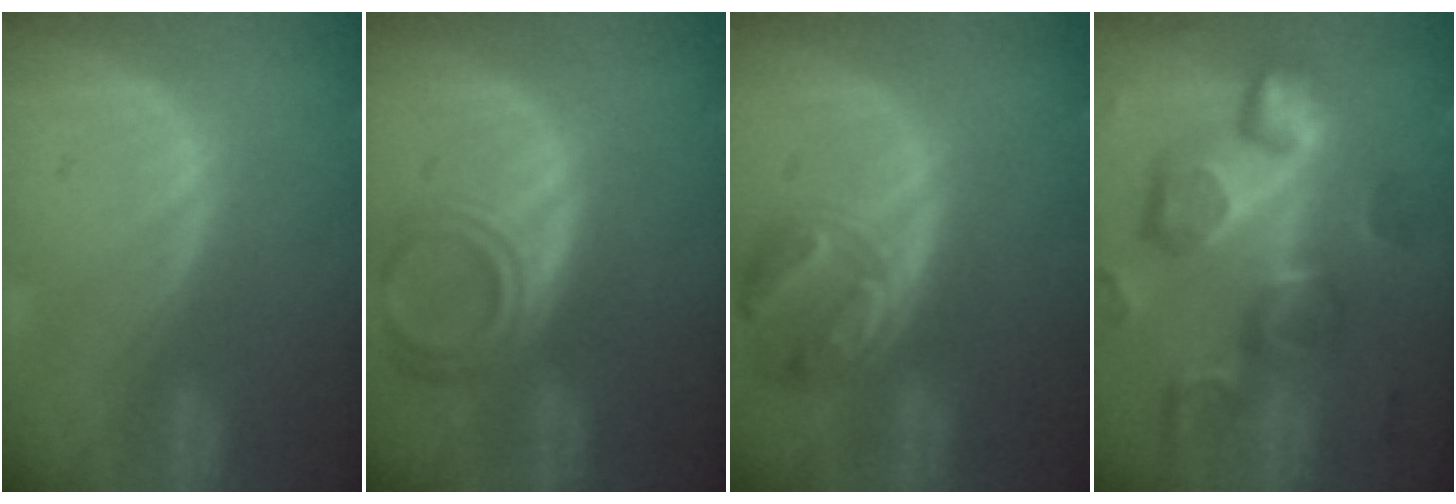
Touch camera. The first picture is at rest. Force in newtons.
{"total": 6.3, "press": 5.6, "slide": 2.8}
{"total": 7.9, "press": 6.9, "slide": 3.9}
{"total": 13.0, "press": 11.4, "slide": 6.3}